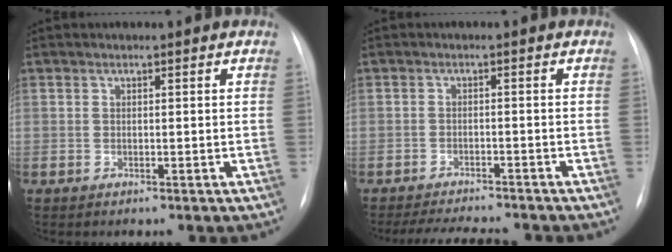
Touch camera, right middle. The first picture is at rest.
{"total": 8.6, "force": [-7.9, 1.0, 3.1], "torque": [-0.048, -0.006, -0.113]}